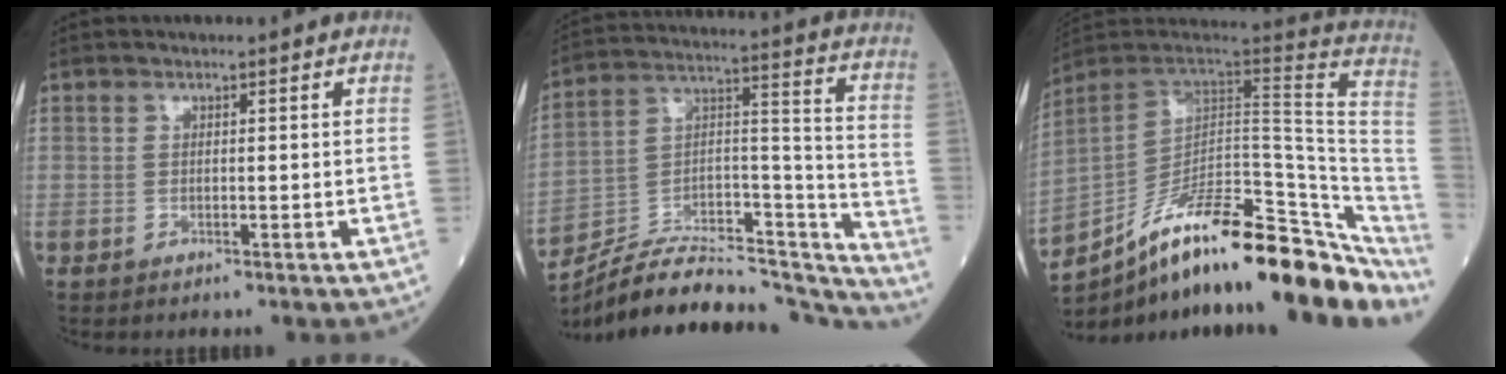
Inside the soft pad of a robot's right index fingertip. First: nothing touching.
{"total": 28.0, "force": [-26.2, 5.1, 8.5], "torque": [-0.106, 0.036, -0.391]}
{"total": 28.5, "force": [-19.6, 7.6, 19.2], "torque": [-0.213, 0.006, -0.294]}